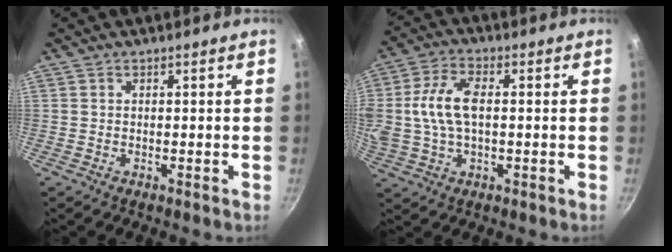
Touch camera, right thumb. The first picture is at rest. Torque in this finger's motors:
{"motor_torque": [2.51, 2.50, 1.48, -1.29, 0.39]}